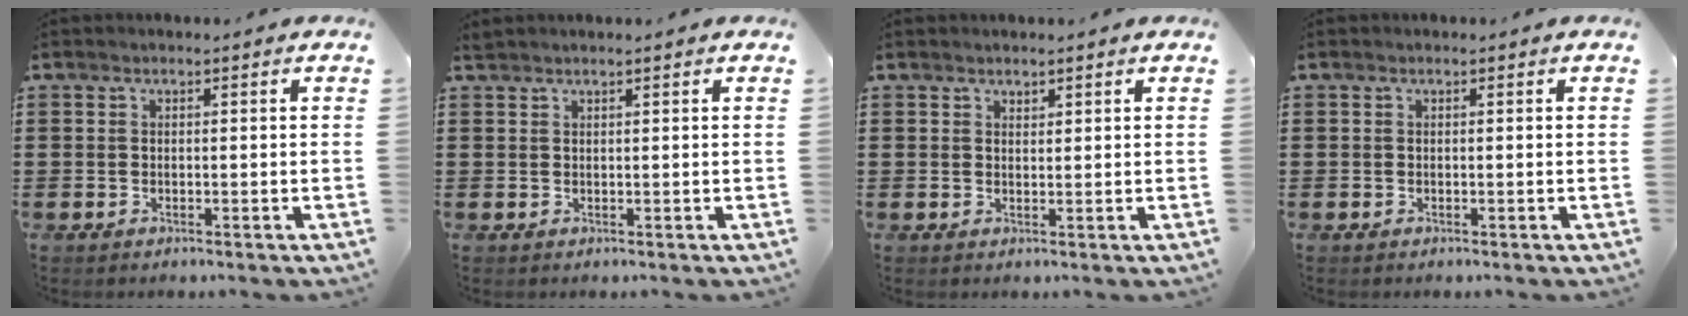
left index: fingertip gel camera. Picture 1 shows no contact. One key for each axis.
{"total": 0.8, "fx": 0.8, "fy": 0.0, "fz": 0.2, "tx": -0.007, "ty": 0.000, "tz": 0.015}
{"total": 1.2, "fx": 1.1, "fy": 0.4, "fz": 0.1, "tx": -0.003, "ty": 0.001, "tz": 0.022}
{"total": 0.0}